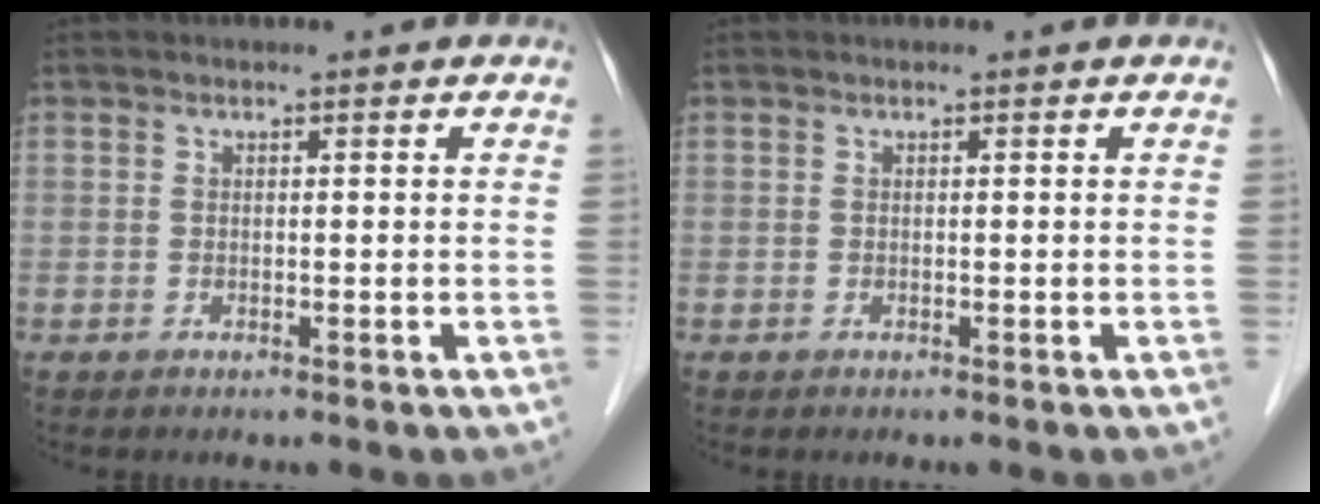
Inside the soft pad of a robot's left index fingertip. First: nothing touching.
{"total": 0.0}